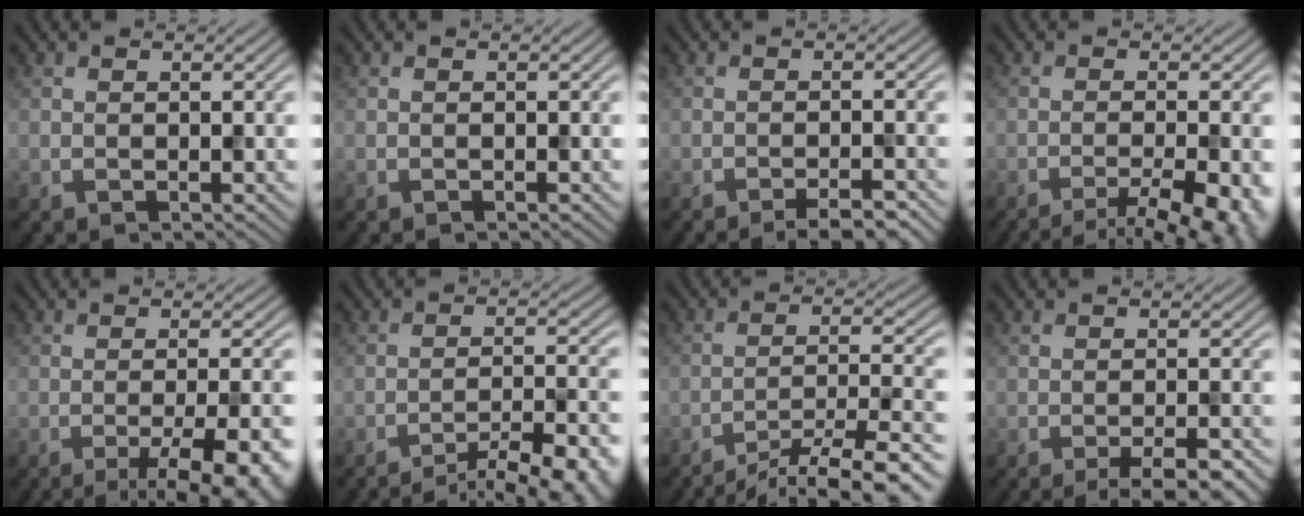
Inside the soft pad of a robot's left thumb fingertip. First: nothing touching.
{"total": 0.0}
{"total": 3.9, "force": [-2.9, 0.5, 2.5], "torque": [-0.036, 0.010, -0.049]}
{"total": 8.3, "force": [-5.2, 1.8, 6.3], "torque": [-0.092, -0.010, -0.067]}
{"total": 12.1, "force": [-6.7, 3.3, 9.5], "torque": [-0.110, 0.000, -0.076]}
{"total": 13.4, "force": [-10.6, 3.1, 7.7], "torque": [-0.104, -0.001, -0.130]}
{"total": 13.9, "force": [-11.3, 2.6, 7.7], "torque": [-0.121, -0.008, -0.157]}
{"total": 6.0, "force": [-4.0, 1.1, 4.2], "torque": [-0.061, 0.007, -0.059]}